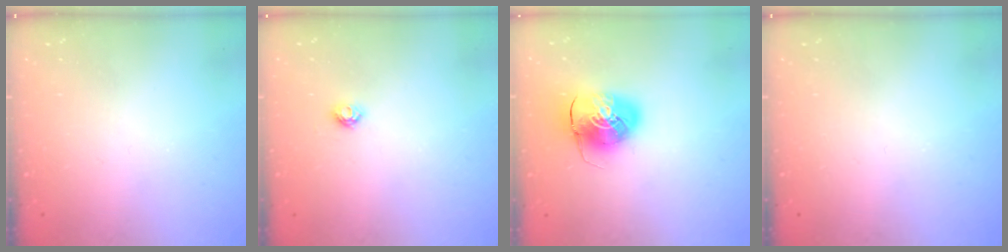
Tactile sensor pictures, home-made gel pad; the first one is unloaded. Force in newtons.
{"total": 3.6, "press": 3.5, "slide": 0.3}
{"total": 9.6, "press": 9.4, "slide": 1.7}
{"total": 0.0}